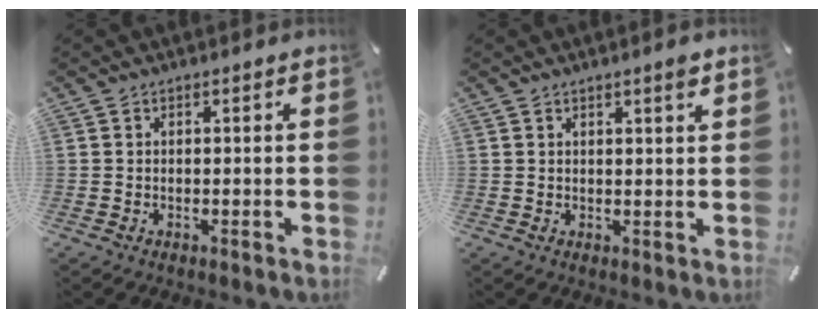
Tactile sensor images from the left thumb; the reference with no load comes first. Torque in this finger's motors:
{"motor_torque": [0.08, -0.44, 0.06, 0.10, -0.02]}